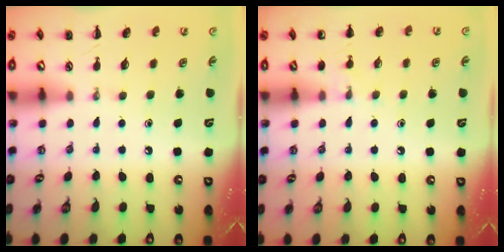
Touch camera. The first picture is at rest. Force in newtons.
{"total": 5.2, "press": 4.9, "slide": 1.6}